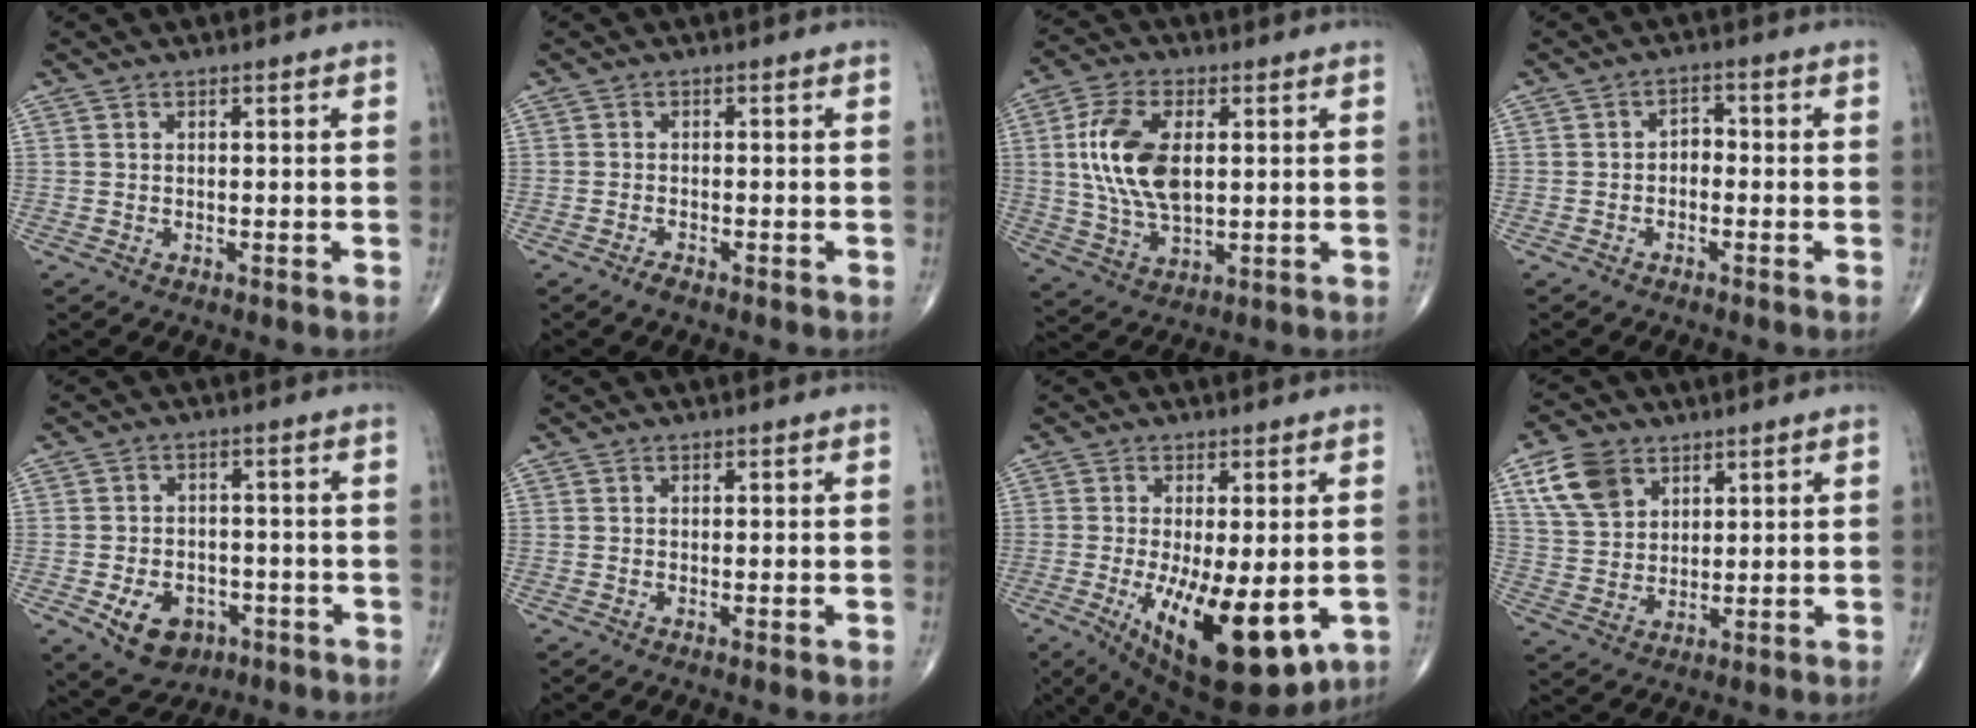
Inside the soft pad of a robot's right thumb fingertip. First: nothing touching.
{"total": 1.3, "force": [-1.1, 0.2, 0.6], "torque": [-0.020, 0.001, -0.022]}
{"total": 13.7, "force": [2.0, 7.3, 11.4], "torque": [-0.224, -0.002, 0.041]}
{"total": 2.5, "force": [-0.8, 1.8, 1.6], "torque": [-0.009, 0.017, -0.023]}
{"total": 9.0, "force": [-3.8, 6.5, 4.9], "torque": [-0.061, 0.021, -0.050]}
{"total": 1.0, "force": [-0.2, 0.1, 1.0], "torque": [-0.017, -0.003, -0.003]}
{"total": 16.7, "force": [-4.4, 6.3, 14.8], "torque": [-0.226, -0.029, -0.047]}
{"total": 9.6, "force": [5.0, 6.7, 4.8], "torque": [-0.075, -0.015, 0.101]}